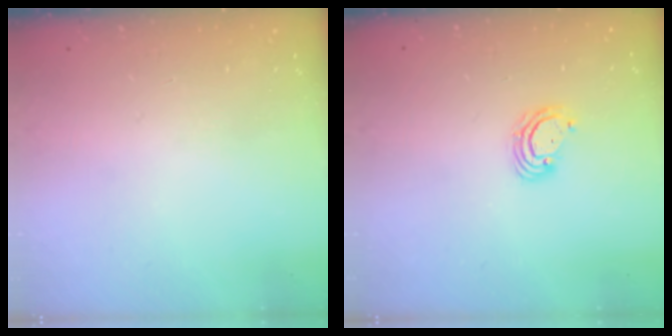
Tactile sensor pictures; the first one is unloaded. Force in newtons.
{"total": 4.9, "press": 4.9, "slide": 0.4}